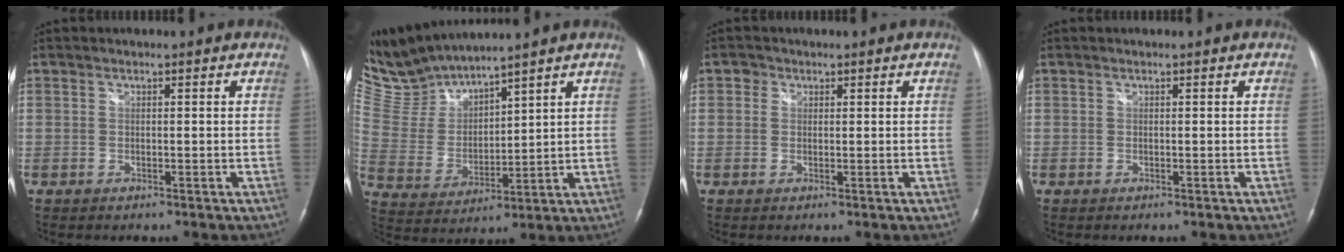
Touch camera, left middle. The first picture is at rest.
{"total": 8.7, "force": [8.7, -0.3, 0.3], "torque": [-0.040, 0.006, 0.202]}
{"total": 1.3, "force": [0.5, 1.2, 0.3], "torque": [0.003, 0.006, 0.004]}
{"total": 0.0}